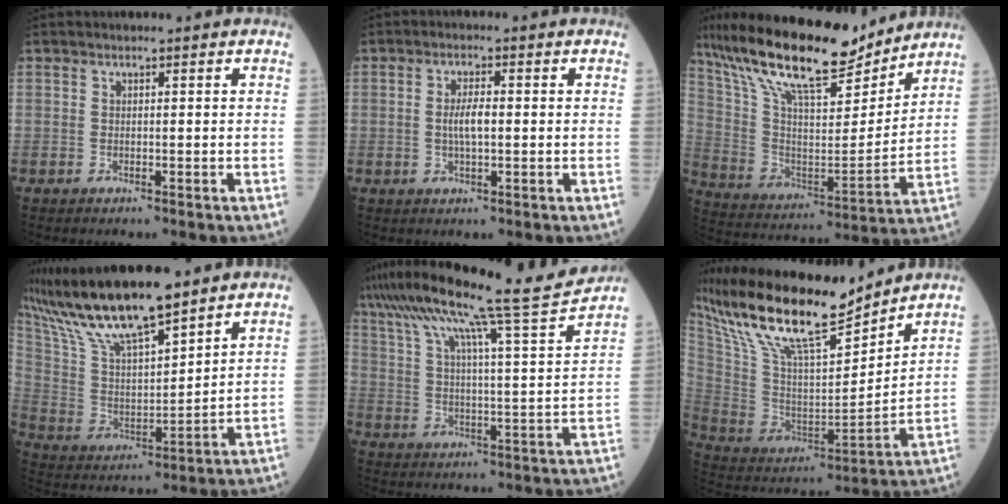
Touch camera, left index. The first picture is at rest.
{"total": 3.5, "force": [-0.1, 0.9, 3.3], "torque": [-0.069, -0.002, -0.004]}
{"total": 21.0, "force": [17.3, 4.5, 11.1], "torque": [-0.211, 0.009, 0.306]}
{"total": 15.6, "force": [13.0, 1.9, 8.3], "torque": [-0.172, 0.007, 0.253]}
{"total": 19.7, "force": [16.8, -1.9, 10.0], "torque": [-0.183, -0.014, 0.254]}
{"total": 22.9, "force": [18.1, 4.2, 13.5], "torque": [-0.264, 0.010, 0.335]}